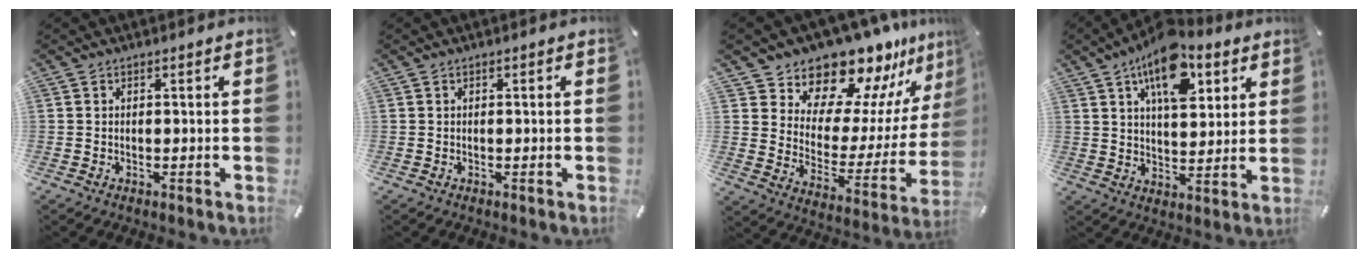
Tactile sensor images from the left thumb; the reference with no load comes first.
{"total": 0.0}
{"total": 15.8, "force": [14.7, 5.5, 1.0], "torque": [-0.017, -0.160, 0.250]}
{"total": 14.7, "force": [8.2, 7.6, 9.6], "torque": [-0.140, -0.030, 0.139]}